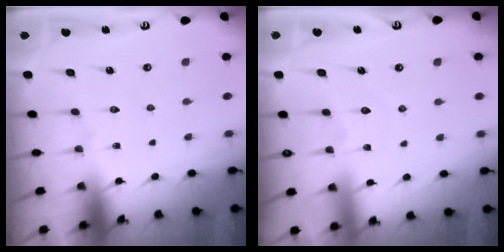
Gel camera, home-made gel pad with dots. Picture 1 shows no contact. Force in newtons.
{"total": 3.8, "press": 3.8, "slide": 0.4}